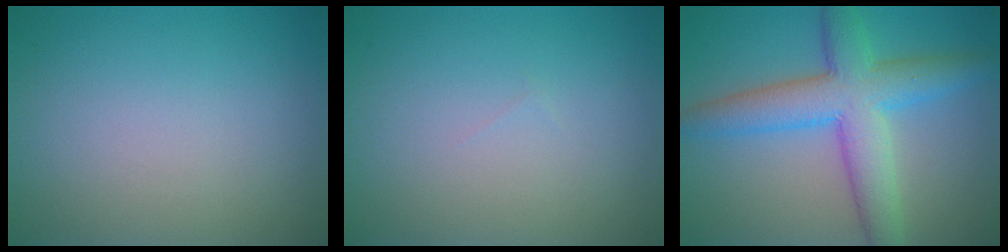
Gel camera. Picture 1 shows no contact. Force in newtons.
{"total": 0.0}
{"total": 7.2, "press": 7.2, "slide": 0.1}